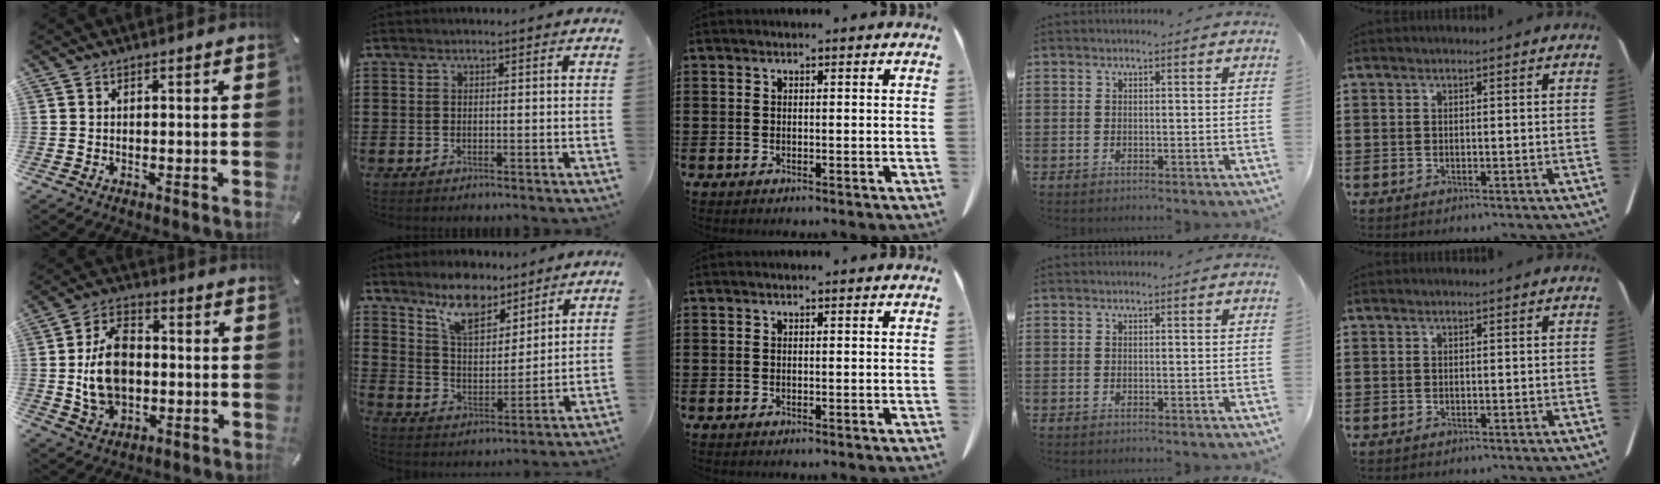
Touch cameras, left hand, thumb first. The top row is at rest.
{"thumb": {"total": 12.9, "force": [-0.5, 9.4, 8.9], "torque": [-0.171, 0.011, -0.009]}, "index": {"total": 8.6, "force": [7.2, 2.9, 3.6], "torque": [-0.081, -0.022, 0.133]}}